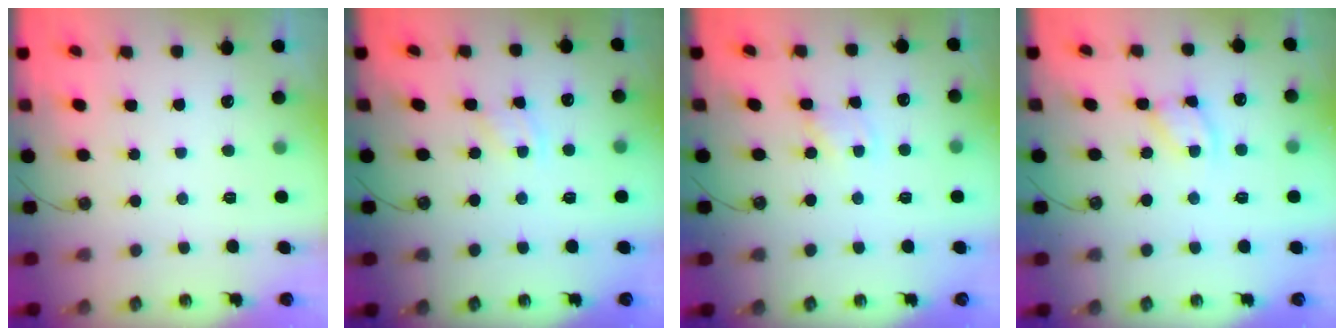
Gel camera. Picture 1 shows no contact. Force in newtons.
{"total": 2.4, "press": 2.4, "slide": 0.3}
{"total": 1.1, "press": 1.0, "slide": 0.1}
{"total": 5.3, "press": 5.3, "slide": 0.3}